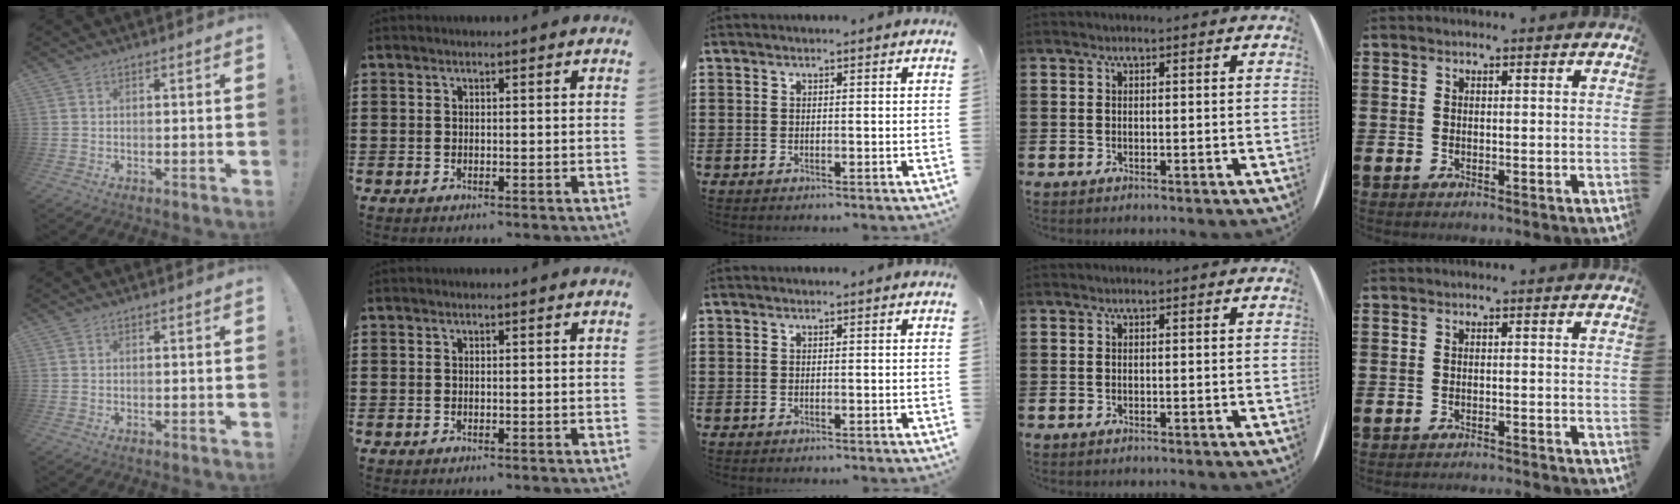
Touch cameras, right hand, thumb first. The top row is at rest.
{"little": {"total": 1.1, "force": [-1.1, -0.2, -0.1], "torque": [0.001, 0.002, -0.023]}}